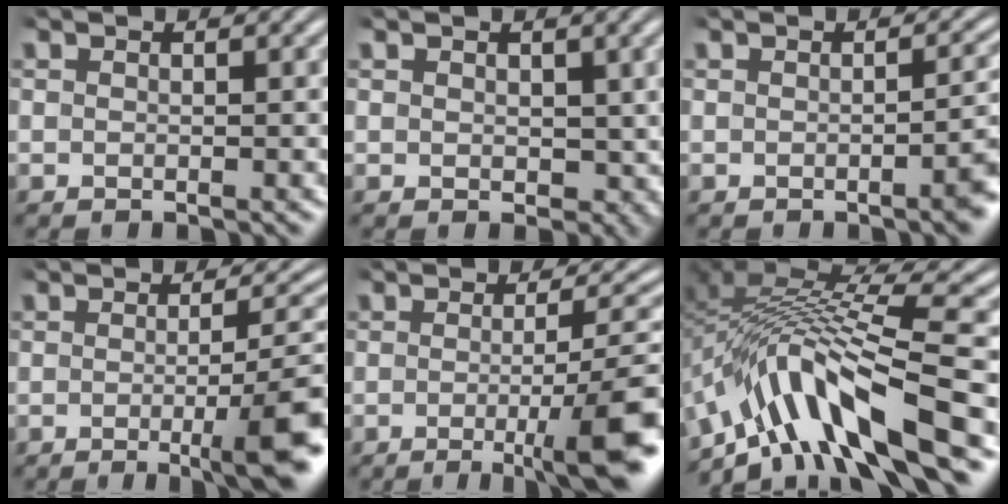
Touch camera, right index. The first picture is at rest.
{"total": 1.3, "force": [-0.2, 1.2, 0.5], "torque": [-0.009, -0.017, 0.012]}
{"total": 2.6, "force": [-0.9, 0.5, 2.4], "torque": [-0.026, 0.006, -0.019]}
{"total": 6.7, "force": [-2.6, 1.0, 6.1], "torque": [-0.070, 0.002, -0.042]}
{"total": 7.5, "force": [-3.1, 1.2, 6.8], "torque": [-0.082, -0.001, -0.048]}
{"total": 10.9, "force": [-3.7, 6.0, 8.3], "torque": [-0.169, -0.029, -0.048]}